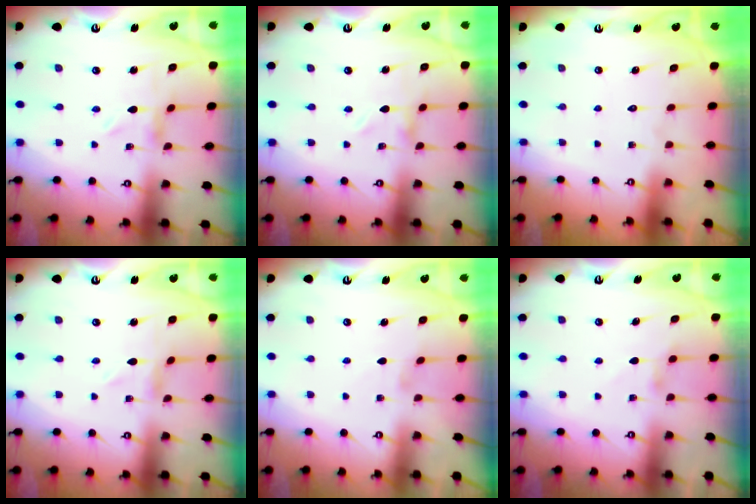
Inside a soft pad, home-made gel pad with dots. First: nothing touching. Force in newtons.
{"total": 0.0}
{"total": 1.7, "press": 1.7, "slide": 0.1}
{"total": 1.2, "press": 1.2, "slide": 0.2}
{"total": 0.0}
{"total": 2.4, "press": 2.4, "slide": 0.4}